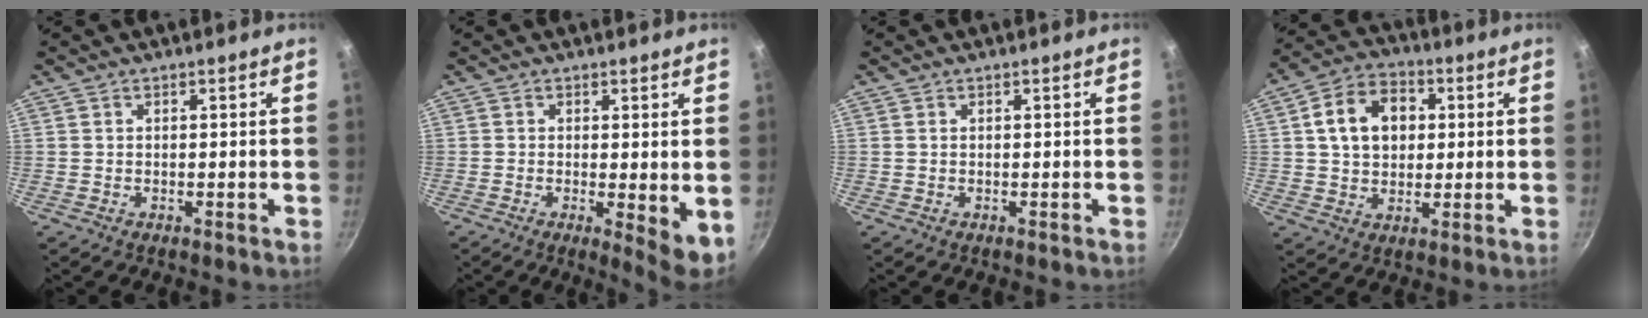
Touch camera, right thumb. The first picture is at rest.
{"total": 5.9, "force": [-0.4, 1.8, 5.6], "torque": [-0.076, -0.016, -0.004]}
{"total": 0.0}
{"total": 12.1, "force": [2.5, 9.1, 7.7], "torque": [-0.105, 0.016, 0.034]}